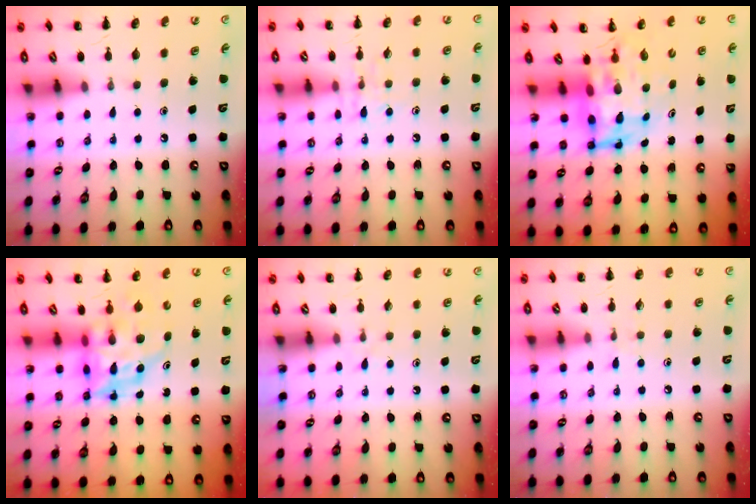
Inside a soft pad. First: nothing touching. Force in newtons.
{"total": 6.2, "press": 6.1, "slide": 0.8}
{"total": 7.2, "press": 6.9, "slide": 2.1}
{"total": 7.9, "press": 7.6, "slide": 2.2}
{"total": 4.1, "press": 3.9, "slide": 1.3}
{"total": 5.4, "press": 4.9, "slide": 2.3}